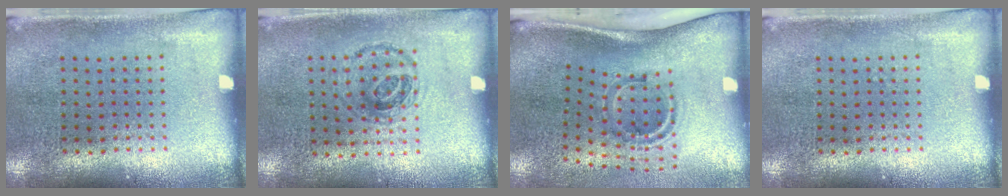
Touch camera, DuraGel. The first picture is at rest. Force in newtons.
{"total": 1.0, "press": 0.8, "slide": 0.5}
{"total": 2.0, "press": 1.2, "slide": 1.7}
{"total": 0.0}